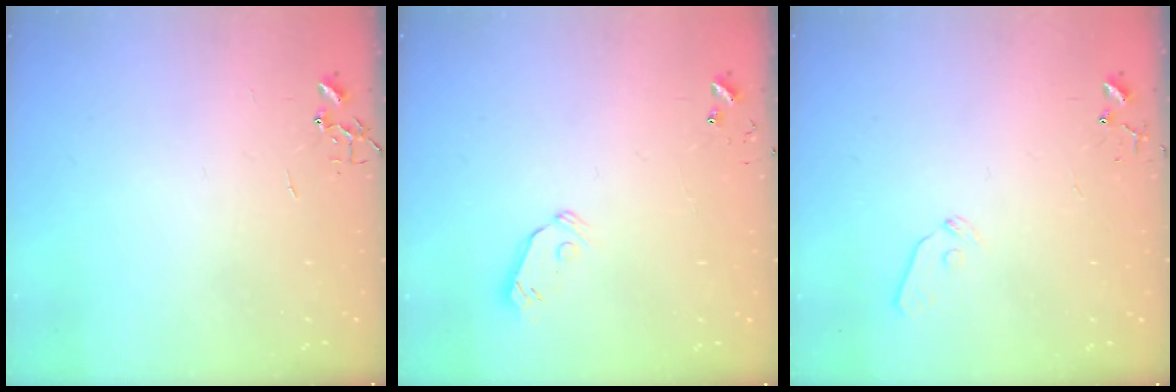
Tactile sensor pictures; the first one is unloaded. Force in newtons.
{"total": 5.4, "press": 5.3, "slide": 0.9}
{"total": 7.5, "press": 7.4, "slide": 0.9}